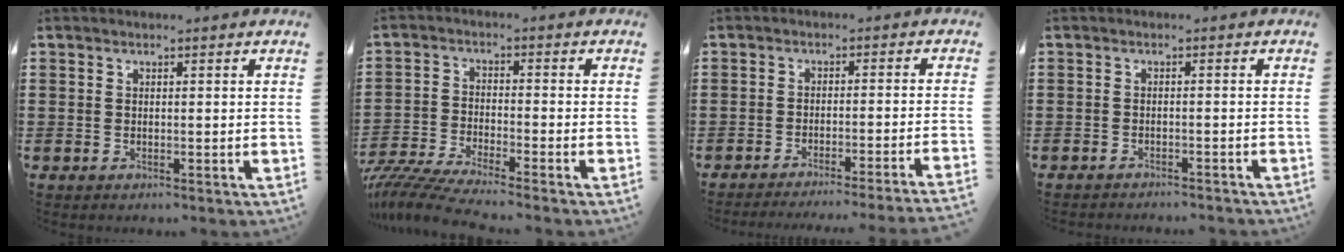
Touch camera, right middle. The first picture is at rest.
{"total": 5.4, "force": [-5.2, -0.2, 1.6], "torque": [-0.056, -0.020, -0.109]}
{"total": 2.9, "force": [-2.7, -0.7, 0.9], "torque": [-0.017, -0.002, -0.057]}
{"total": 1.3, "force": [-1.3, 0.0, -0.1], "torque": [-0.001, 0.003, -0.029]}